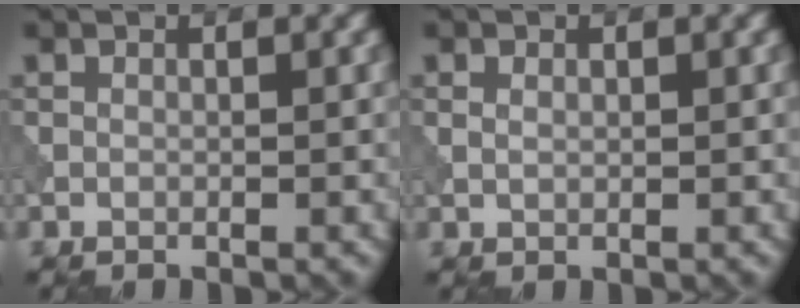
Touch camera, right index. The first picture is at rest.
{"total": 0.8, "force": [0.2, 0.5, 0.5], "torque": [-0.012, 0.001, 0.005]}